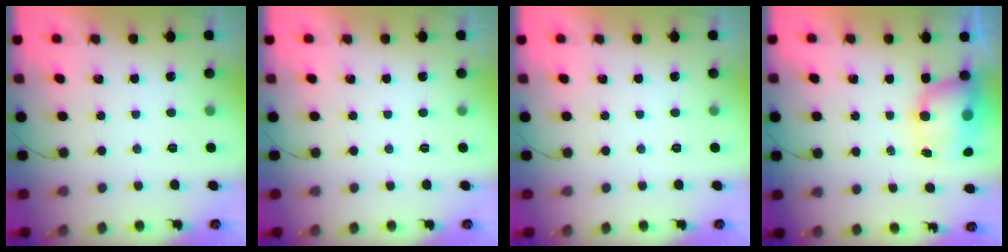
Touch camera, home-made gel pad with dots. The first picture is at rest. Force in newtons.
{"total": 0.0}
{"total": 0.0}
{"total": 9.0, "press": 8.7, "slide": 2.4}